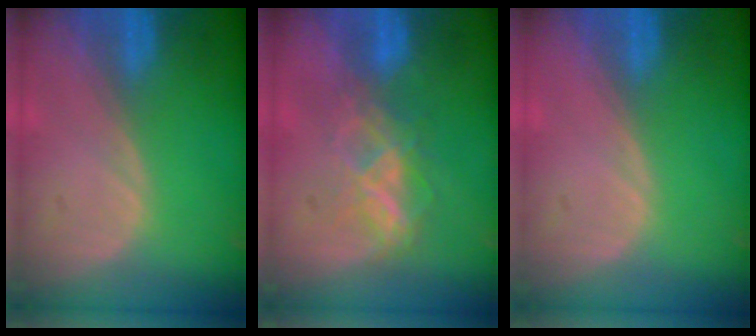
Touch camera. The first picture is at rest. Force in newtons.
{"total": 5.8, "press": 5.6, "slide": 1.6}
{"total": 0.0}